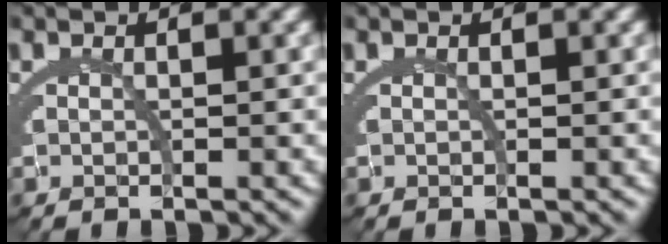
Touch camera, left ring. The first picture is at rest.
{"total": 0.0}